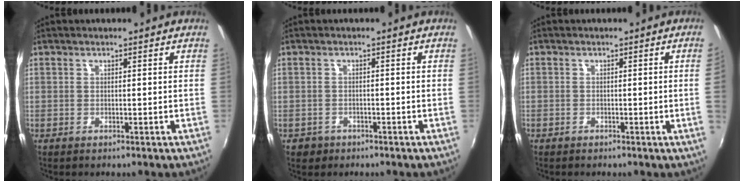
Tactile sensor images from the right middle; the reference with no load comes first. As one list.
[{"total": 2.5, "force": [-1.4, 2.0, 0.6], "torque": [-0.019, 0.000, -0.020]}, {"total": 1.7, "force": [-0.2, -1.1, 1.4], "torque": [-0.017, -0.011, 0.001]}]